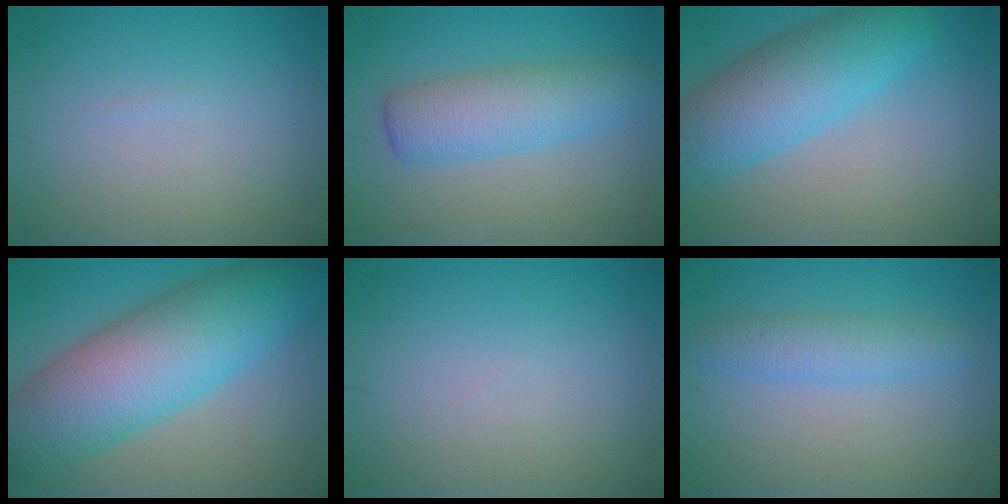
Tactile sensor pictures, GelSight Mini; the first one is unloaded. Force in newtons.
{"total": 4.9, "press": 4.9, "slide": 0.1}
{"total": 7.6, "press": 7.6, "slide": 0.2}
{"total": 11.3, "press": 11.2, "slide": 0.1}
{"total": 0.0}
{"total": 2.9, "press": 2.9, "slide": 0.1}